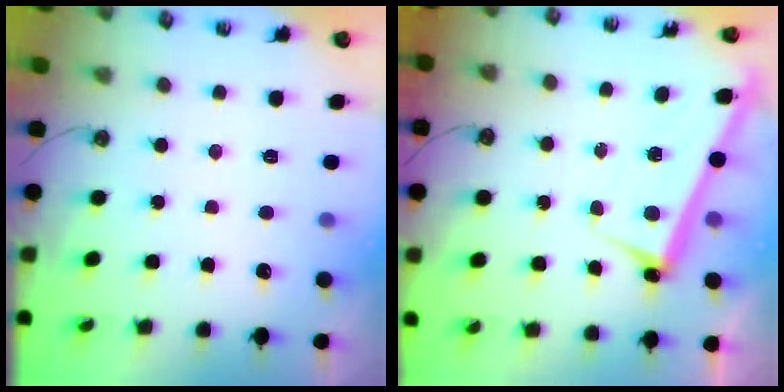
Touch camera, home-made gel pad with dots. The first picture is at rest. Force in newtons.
{"total": 2.5, "press": 2.4, "slide": 0.5}